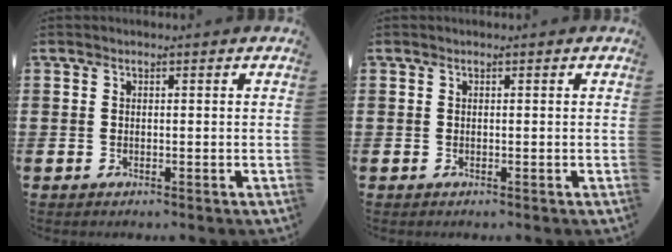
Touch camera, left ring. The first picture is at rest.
{"total": 0.0}